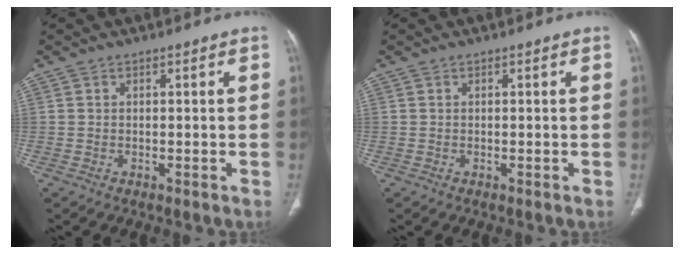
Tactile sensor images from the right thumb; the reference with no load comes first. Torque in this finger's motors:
{"motor_torque": [0.00, 0.00, 0.00, 0.00, 0.00]}